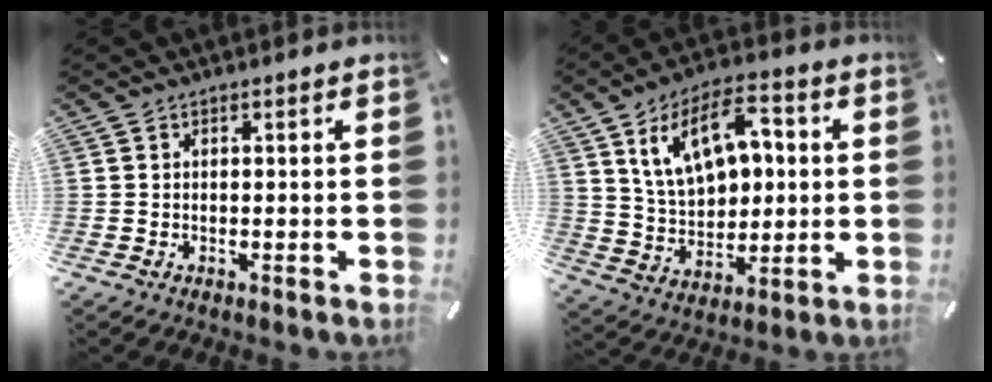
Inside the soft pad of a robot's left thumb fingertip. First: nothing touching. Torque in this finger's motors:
{"motor_torque": [1.92, 1.92, 1.53, -1.24, 0.49]}